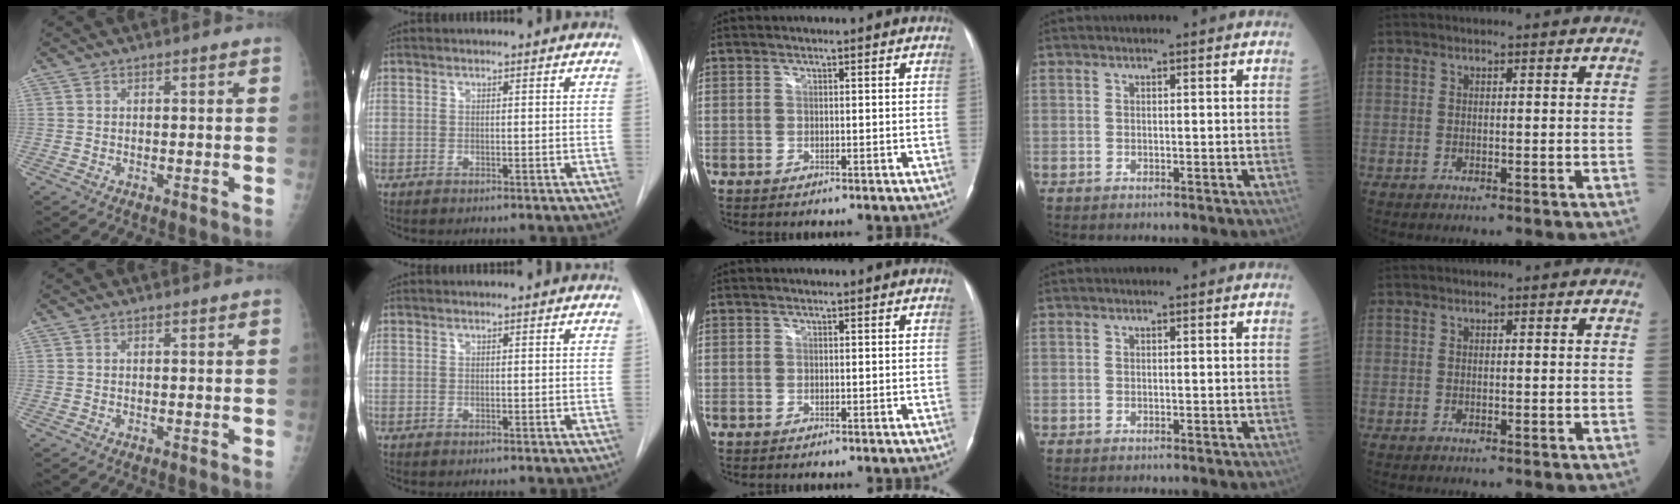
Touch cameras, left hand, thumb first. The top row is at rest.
{}